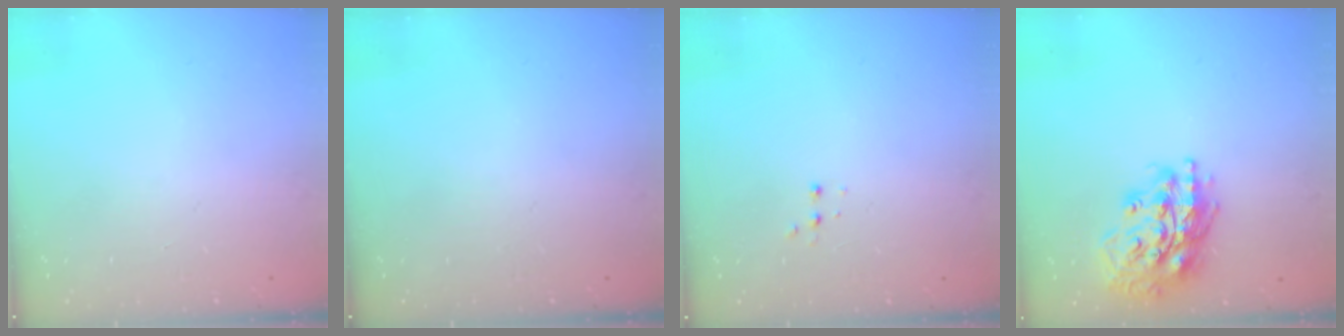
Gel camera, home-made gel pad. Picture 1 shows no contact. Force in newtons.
{"total": 0.0}
{"total": 3.0, "press": 2.9, "slide": 0.7}
{"total": 18.0, "press": 17.9, "slide": 2.1}